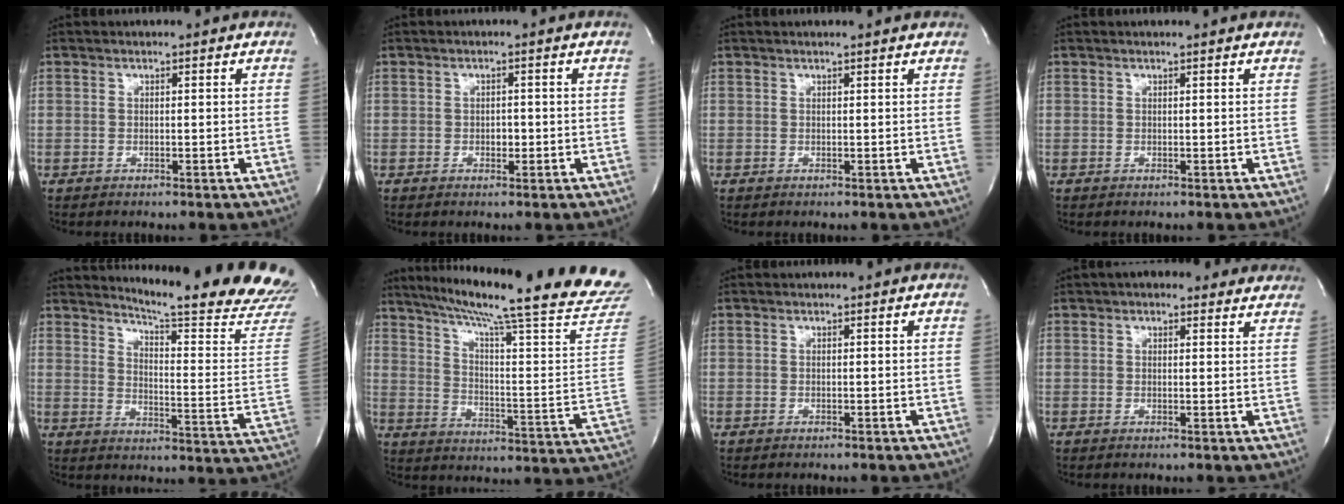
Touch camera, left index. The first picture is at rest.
{"total": 1.4, "force": [-0.3, 0.9, 1.0], "torque": [-0.015, 0.002, -0.005]}
{"total": 2.3, "force": [2.1, -0.1, 0.8], "torque": [-0.016, 0.012, 0.023]}
{"total": 1.2, "force": [1.1, -0.1, 0.4], "torque": [-0.012, 0.007, 0.013]}
{"total": 22.1, "force": [20.5, -0.7, 8.2], "torque": [-0.124, -0.128, 0.244]}
{"total": 27.7, "force": [23.3, -0.1, 15.1], "torque": [-0.232, -0.081, 0.300]}
{"total": 0.0}
{"total": 7.4, "force": [6.1, 2.7, 3.2], "torque": [-0.030, 0.020, 0.068]}